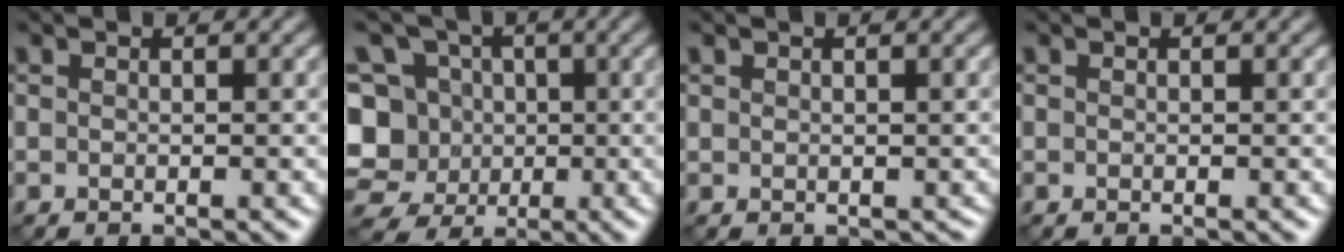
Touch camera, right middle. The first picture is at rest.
{"total": 10.7, "force": [-0.4, 10.1, 3.6], "torque": [-0.105, 0.044, -0.037]}
{"total": 0.7, "force": [0.3, 0.6, 0.0], "torque": [0.004, 0.001, 0.004]}
{"total": 0.0}